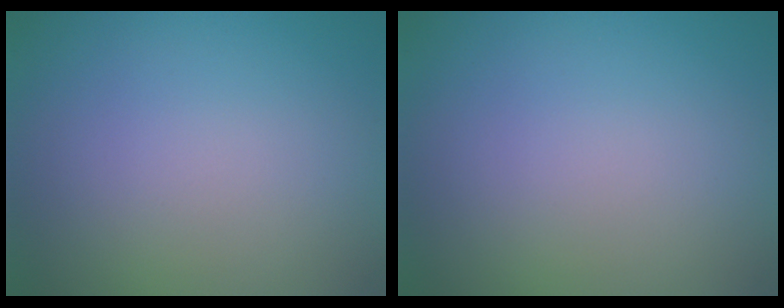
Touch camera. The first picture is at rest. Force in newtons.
{"total": 0.0}